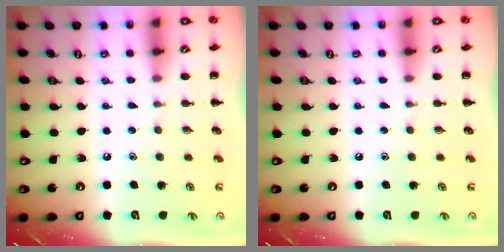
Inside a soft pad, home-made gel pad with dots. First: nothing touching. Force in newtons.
{"total": 0.0}